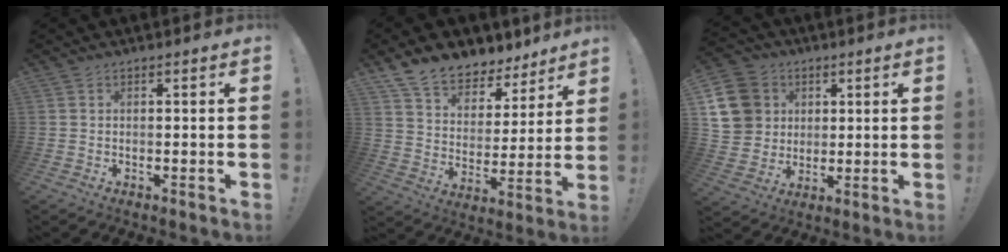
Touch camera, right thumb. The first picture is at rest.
{"total": 12.3, "force": [10.3, 5.9, 3.5], "torque": [-0.070, -0.083, 0.191]}
{"total": 14.7, "force": [4.3, 12.9, 5.6], "torque": [-0.081, -0.007, 0.090]}